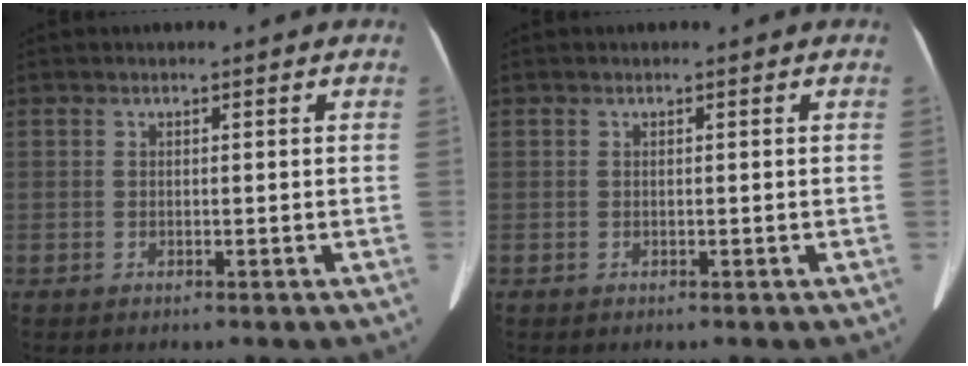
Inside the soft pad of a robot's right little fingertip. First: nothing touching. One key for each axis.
{"total": 0.0}